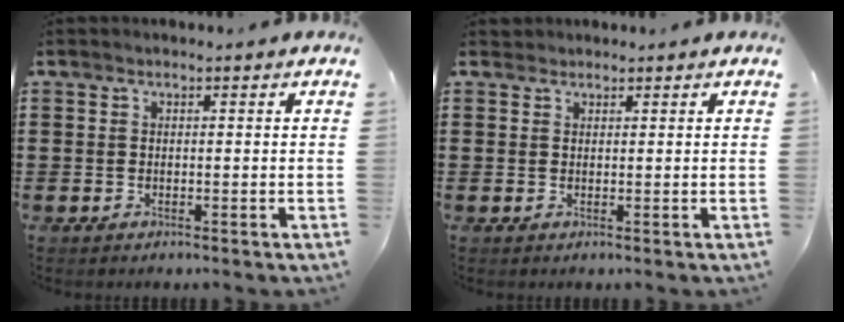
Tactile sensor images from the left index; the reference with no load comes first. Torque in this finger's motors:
{"motor_torque": [0.19, -0.11, 0.00, 0.01]}